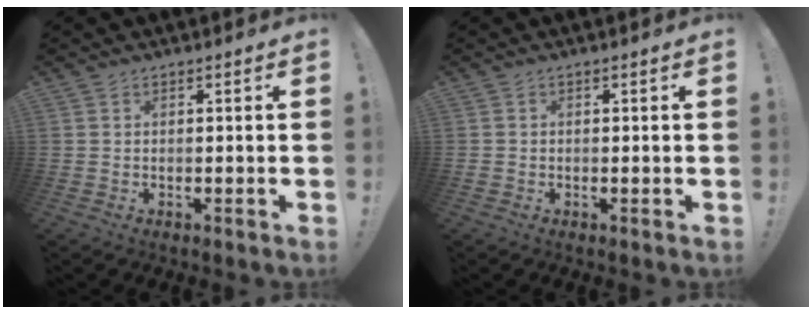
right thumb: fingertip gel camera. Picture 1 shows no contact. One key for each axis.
{"total": 0.6, "fx": -0.3, "fy": 0.4, "fz": 0.1, "tx": -0.001, "ty": 0.003, "tz": -0.005}